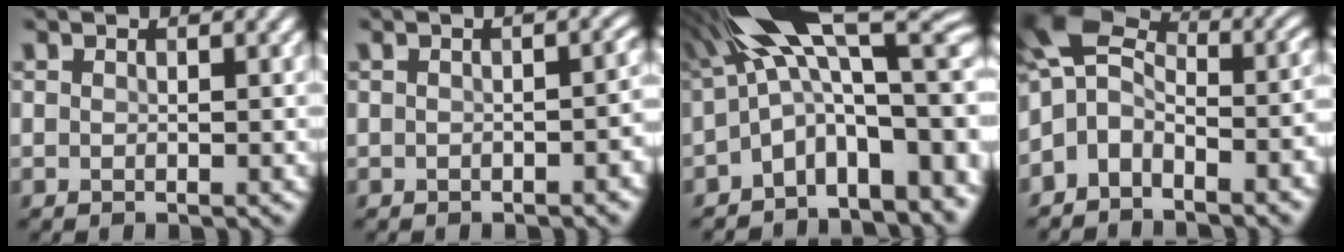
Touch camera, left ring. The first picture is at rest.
{"total": 2.8, "force": [-0.6, 1.2, 2.5], "torque": [-0.028, 0.005, -0.005]}
{"total": 14.7, "force": [-1.6, 6.8, 12.9], "torque": [-0.173, 0.019, -0.012]}
{"total": 8.2, "force": [-2.8, 5.1, 5.8], "torque": [-0.089, 0.017, -0.070]}